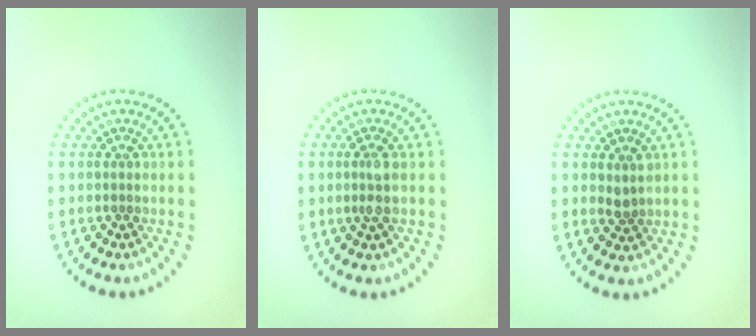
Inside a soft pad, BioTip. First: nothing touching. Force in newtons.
{"total": 1.6, "press": 1.4, "slide": 0.7}
{"total": 1.0, "press": 0.9, "slide": 0.5}